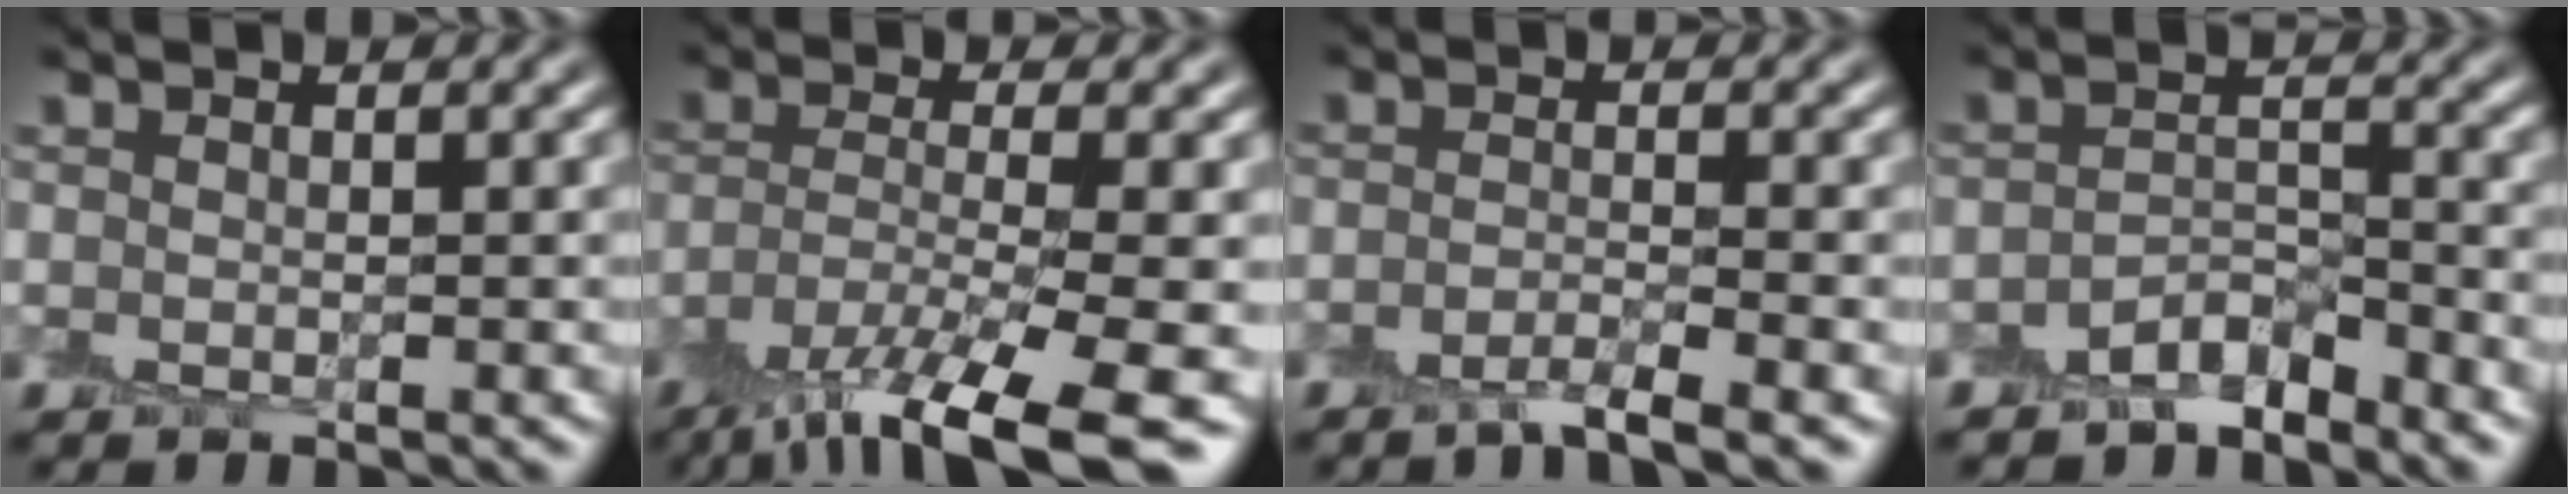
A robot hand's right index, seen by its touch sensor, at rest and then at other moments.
{"total": 9.8, "force": [-6.6, 2.2, 6.9], "torque": [-0.129, -0.013, -0.117]}
{"total": 2.2, "force": [-1.7, 0.1, 1.3], "torque": [-0.025, -0.001, -0.044]}
{"total": 2.6, "force": [-2.4, 0.8, 0.6], "torque": [-0.008, 0.011, -0.050]}